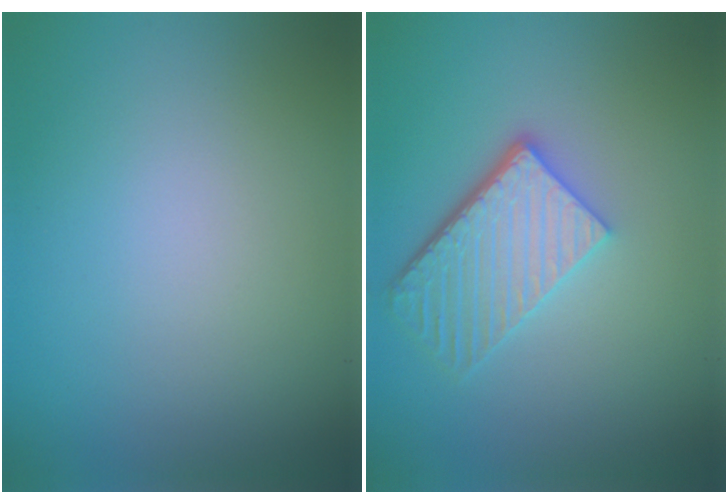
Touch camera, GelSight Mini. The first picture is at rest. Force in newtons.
{"total": 5.2, "press": 3.9, "slide": 3.5}